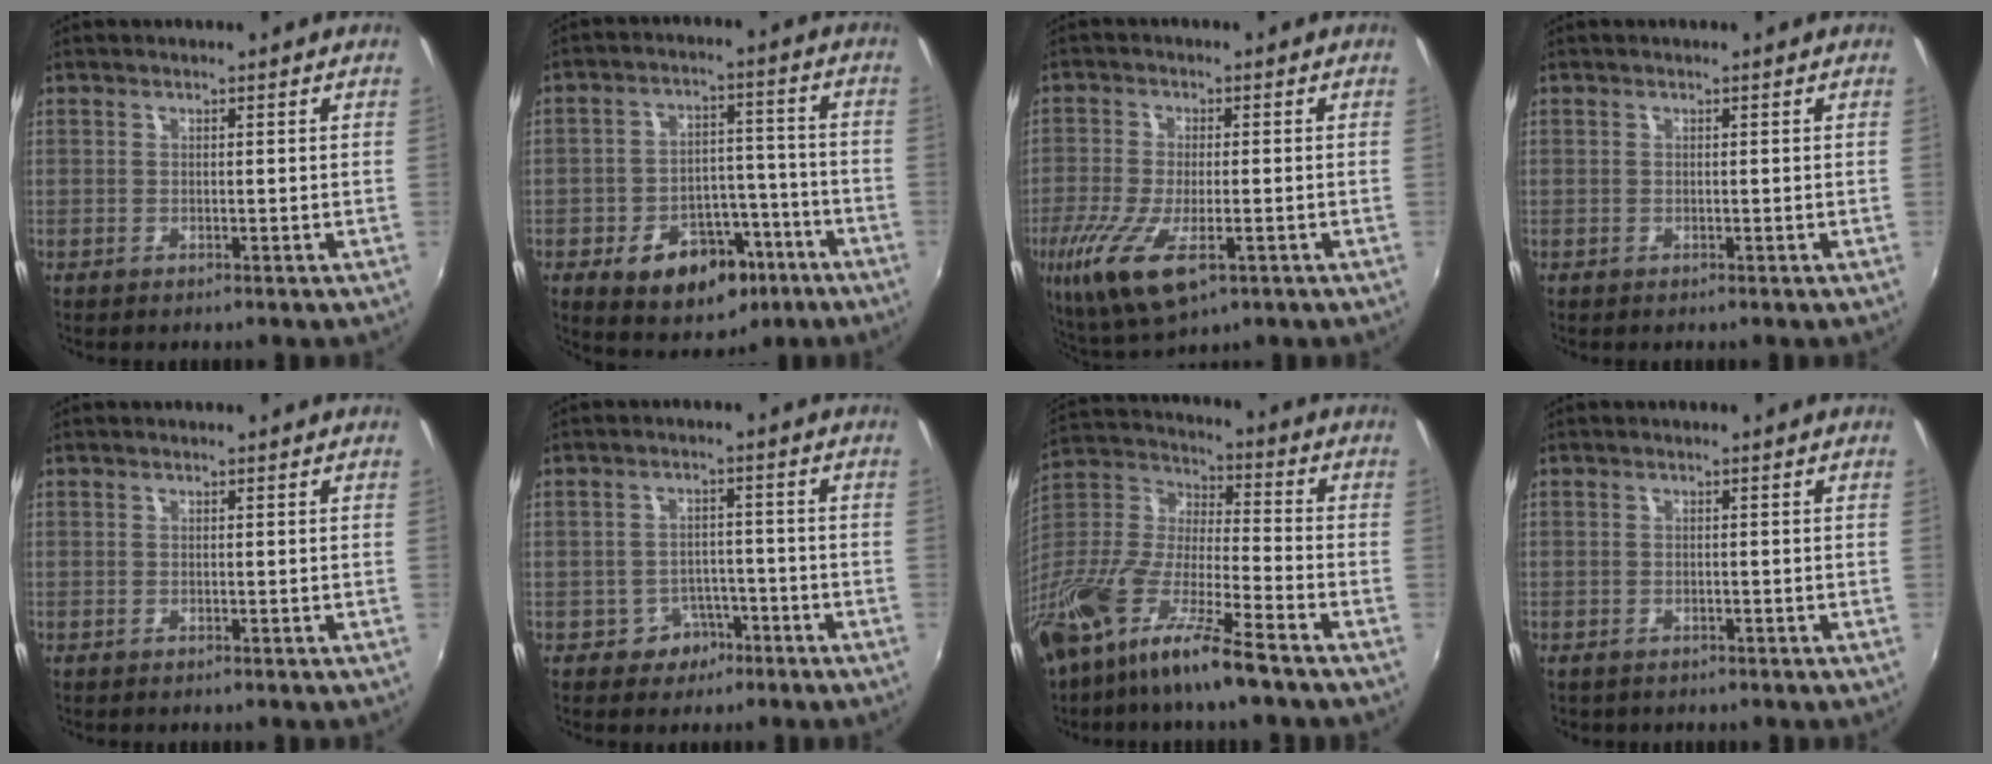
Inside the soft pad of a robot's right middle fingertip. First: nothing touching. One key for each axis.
{"total": 13.3, "fx": -7.1, "fy": 8.5, "fz": 7.3, "tx": -0.136, "ty": 0.026, "tz": -0.084}
{"total": 13.1, "fx": -5.7, "fy": 4.4, "fz": 10.9, "tx": -0.233, "ty": -0.051, "tz": -0.099}
{"total": 0.0}
{"total": 0.0}
{"total": 3.8, "fx": -2.4, "fy": 2.9, "fz": 0.8, "tx": -0.020, "ty": 0.012, "tz": -0.028}
{"total": 19.6, "fx": -12.8, "fy": 3.9, "fz": 14.4, "tx": -0.277, "ty": -0.019, "tz": -0.246}
{"total": 0.7, "fx": -0.6, "fy": 0.2, "fz": 0.2, "tx": -0.007, "ty": -0.003, "tz": -0.008}